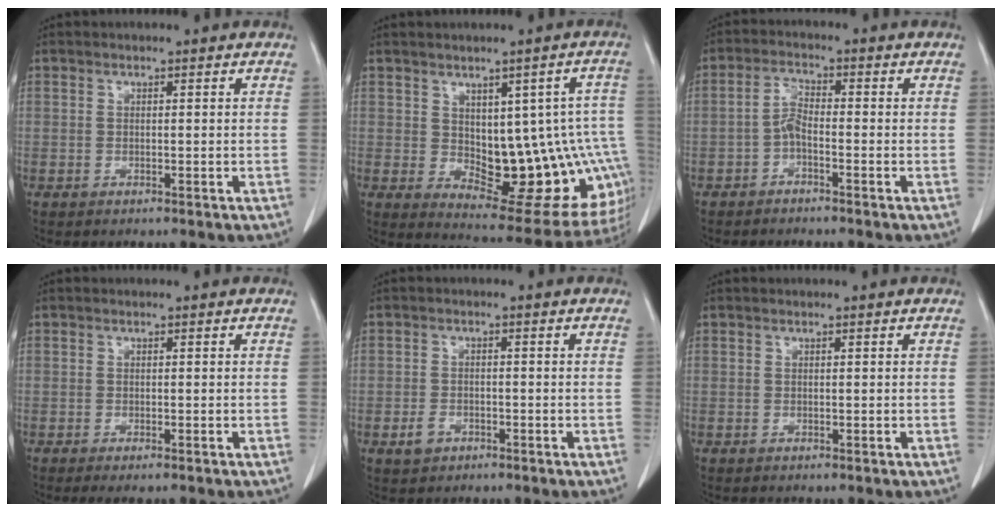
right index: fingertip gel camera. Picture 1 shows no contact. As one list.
[{"total": 17.4, "force": [-1.3, 7.9, 15.5], "torque": [-0.135, 0.020, 0.011]}, {"total": 2.8, "force": [-1.3, 0.9, 2.4], "torque": [-0.050, 0.005, -0.027]}, {"total": 2.0, "force": [-1.5, 0.3, 1.2], "torque": [-0.017, -0.007, -0.020]}, {"total": 2.5, "force": [-1.2, 2.0, 1.0], "torque": [-0.014, 0.005, -0.012]}, {"total": 0.0}]